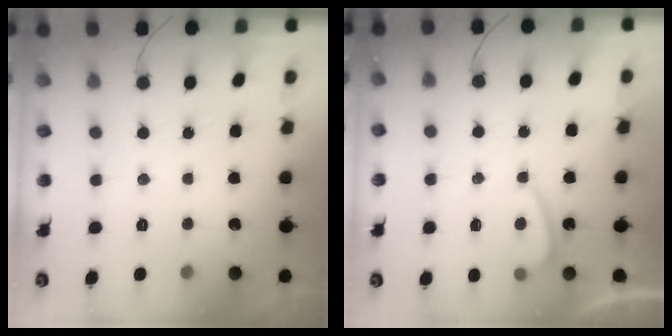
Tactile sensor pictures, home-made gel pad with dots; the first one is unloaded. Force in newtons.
{"total": 1.9, "press": 1.7, "slide": 0.7}